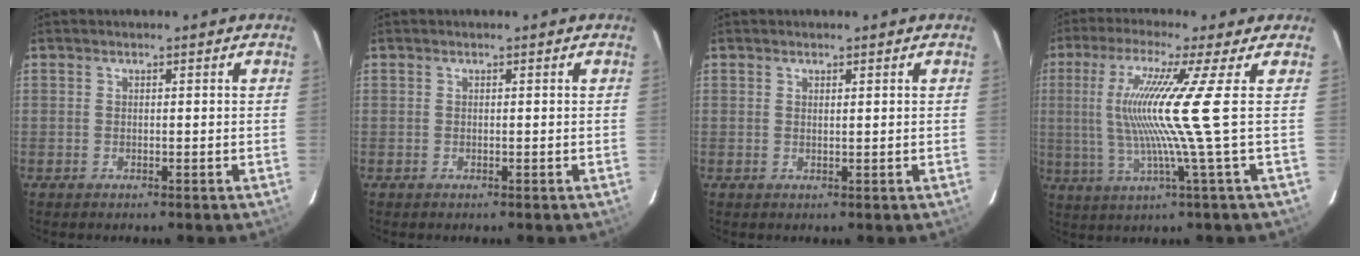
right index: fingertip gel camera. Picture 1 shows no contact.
{"total": 0.0}
{"total": 0.6, "force": [0.5, 0.0, 0.4], "torque": [-0.006, 0.000, 0.009]}
{"total": 12.8, "force": [0.8, -3.2, 12.4], "torque": [-0.235, -0.011, 0.019]}